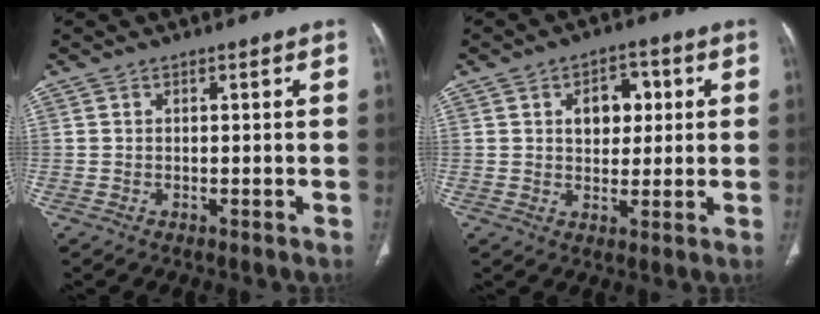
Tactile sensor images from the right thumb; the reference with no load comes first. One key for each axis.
{"total": 7.1, "fx": 1.8, "fy": 4.9, "fz": 4.8, "tx": -0.037, "ty": 0.002, "tz": 0.025}